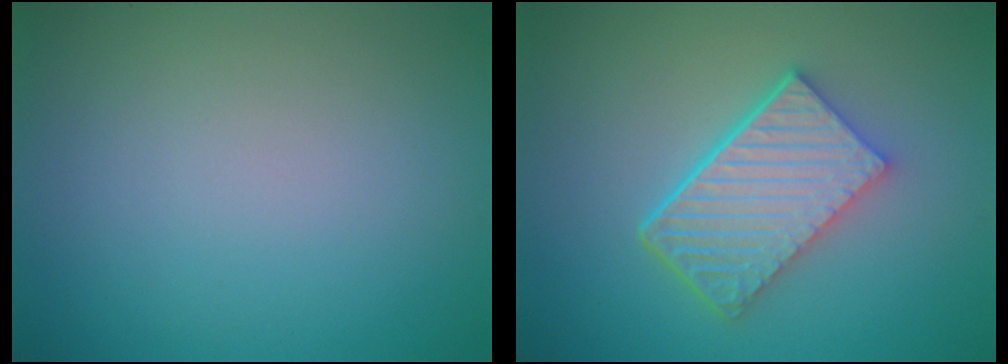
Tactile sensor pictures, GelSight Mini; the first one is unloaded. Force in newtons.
{"total": 6.2, "press": 4.5, "slide": 4.2}